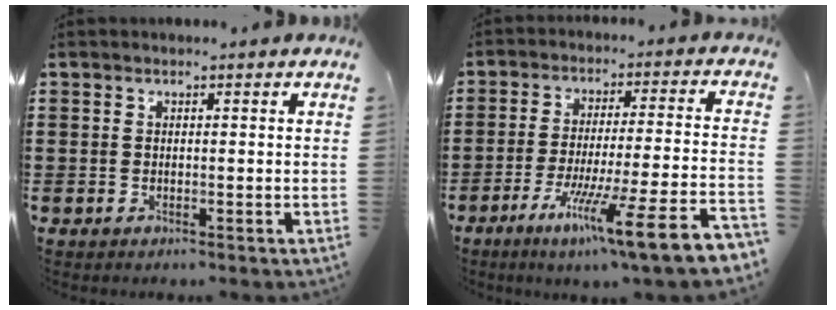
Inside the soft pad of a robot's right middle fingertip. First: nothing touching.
{"total": 11.8, "force": [-8.0, -0.2, 8.7], "torque": [-0.146, -0.004, -0.148]}